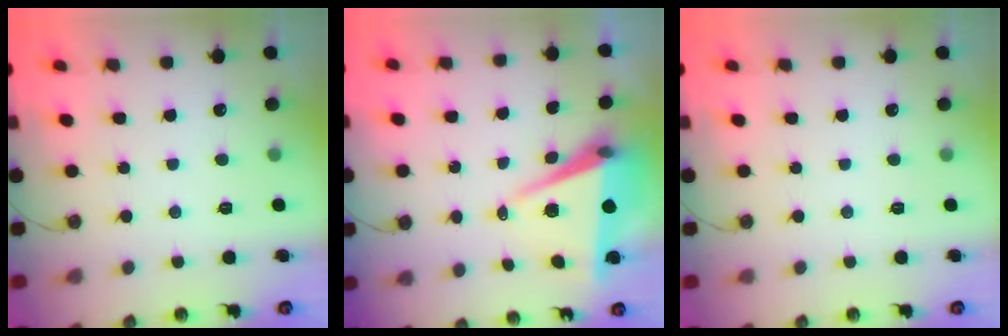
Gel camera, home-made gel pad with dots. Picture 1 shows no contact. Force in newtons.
{"total": 7.9, "press": 6.7, "slide": 4.2}
{"total": 2.0, "press": 0.4, "slide": 2.0}